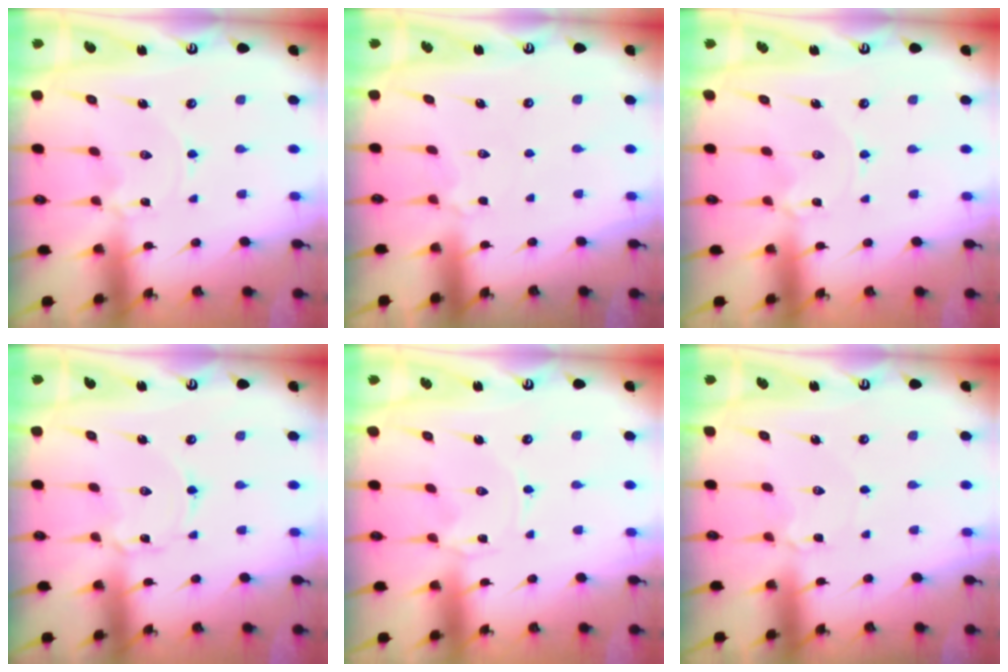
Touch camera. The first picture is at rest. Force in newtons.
{"total": 3.4, "press": 3.4, "slide": 0.7}
{"total": 1.7, "press": 1.6, "slide": 0.1}
{"total": 1.8, "press": 1.8, "slide": 0.1}
{"total": 0.0}
{"total": 2.6, "press": 2.6, "slide": 0.3}